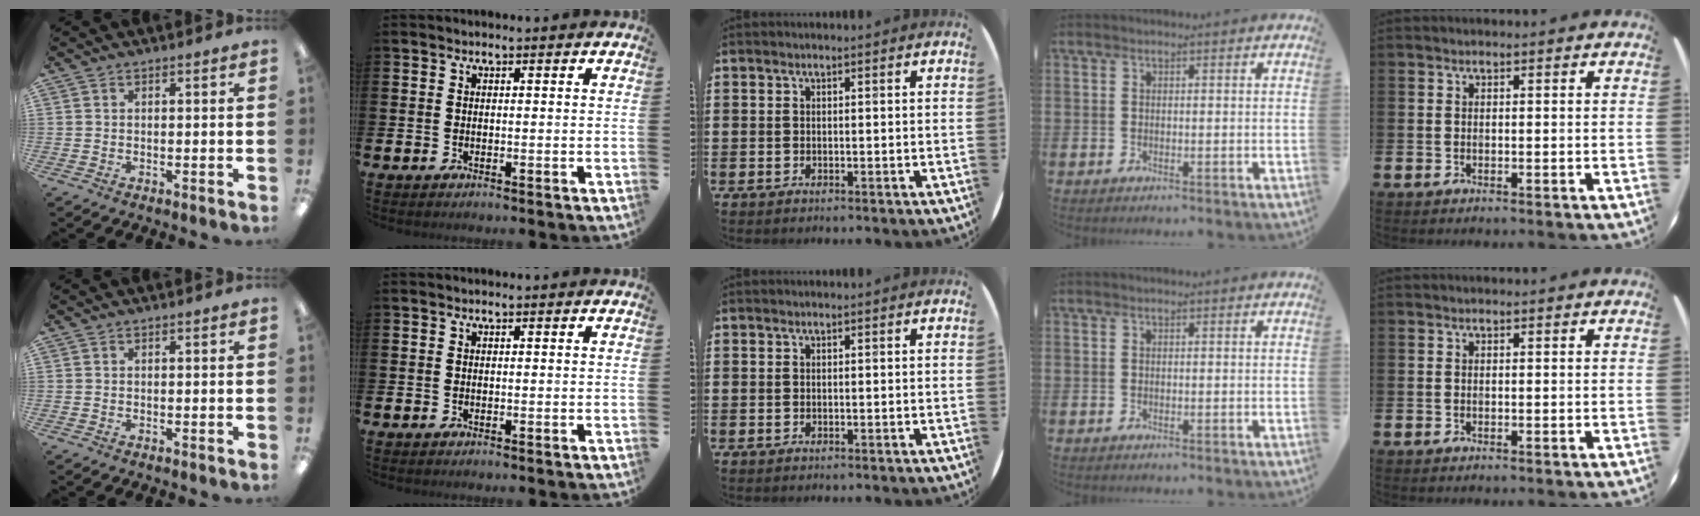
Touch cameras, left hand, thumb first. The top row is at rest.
{}